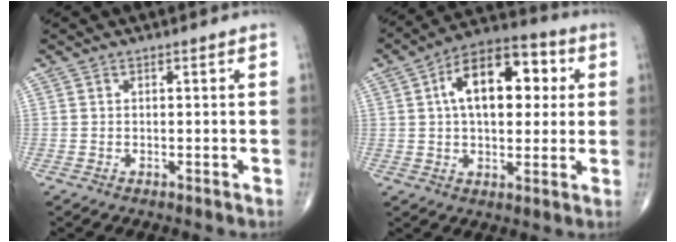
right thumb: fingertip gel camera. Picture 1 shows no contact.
{"total": 16.6, "force": [3.7, 9.2, 13.3], "torque": [-0.177, 0.021, 0.053]}